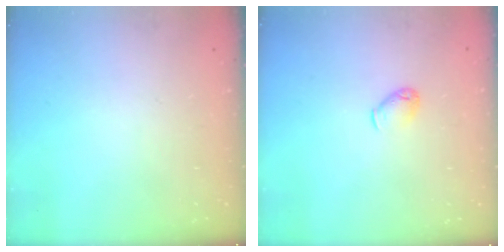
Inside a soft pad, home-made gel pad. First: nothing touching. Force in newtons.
{"total": 4.1, "press": 4.0, "slide": 0.6}